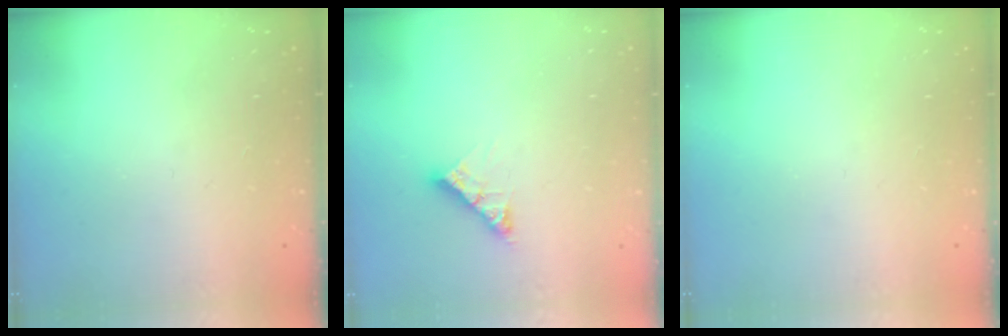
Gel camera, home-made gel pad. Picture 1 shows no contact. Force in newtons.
{"total": 7.5, "press": 7.4, "slide": 0.7}
{"total": 0.0}